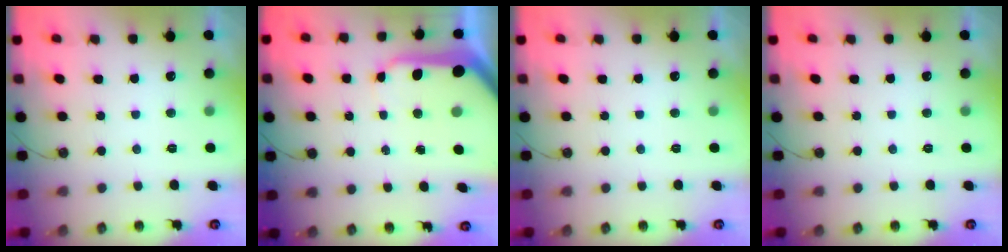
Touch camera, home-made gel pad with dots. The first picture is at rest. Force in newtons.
{"total": 12.0, "press": 11.9, "slide": 1.1}
{"total": 0.0}
{"total": 0.0}